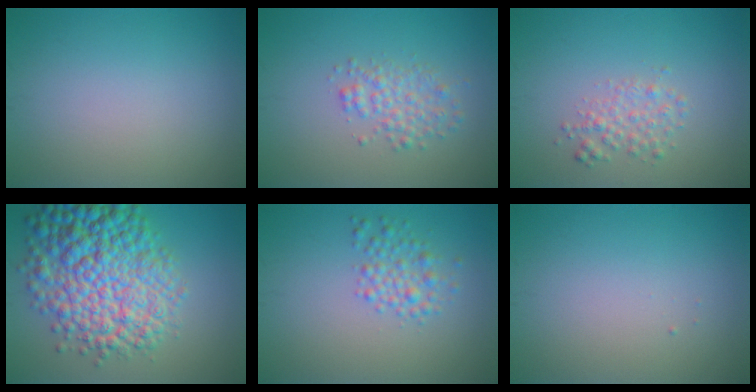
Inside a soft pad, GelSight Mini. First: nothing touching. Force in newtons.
{"total": 2.5, "press": 2.5, "slide": 0.0}
{"total": 2.0, "press": 2.0, "slide": 0.1}
{"total": 11.1, "press": 11.1, "slide": 0.2}
{"total": 2.3, "press": 2.3, "slide": 0.0}
{"total": 0.0}